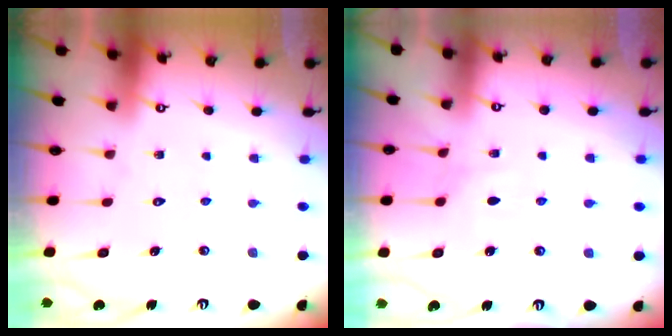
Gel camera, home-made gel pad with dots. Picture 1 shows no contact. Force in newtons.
{"total": 2.9, "press": 2.8, "slide": 0.5}